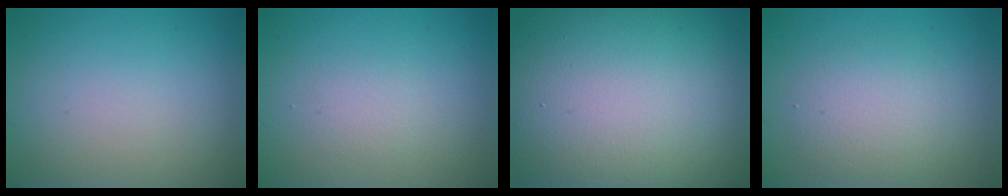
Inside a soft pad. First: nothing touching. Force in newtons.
{"total": 1.3, "press": 1.2, "slide": 0.1}
{"total": 20.3, "press": 20.3, "slide": 1.1}
{"total": 3.8, "press": 3.8, "slide": 0.0}